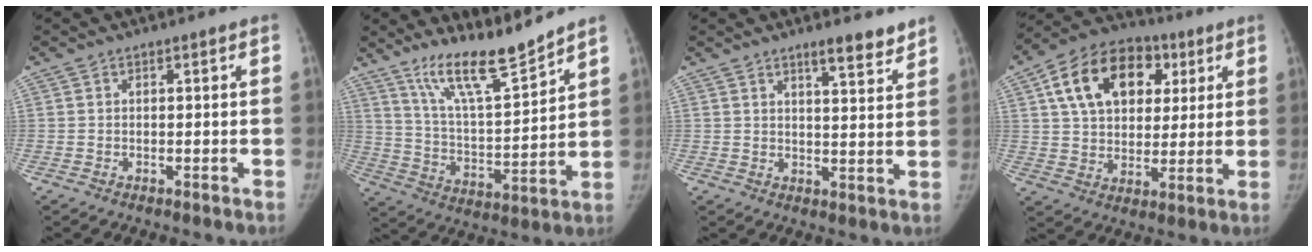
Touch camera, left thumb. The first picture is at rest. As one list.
[{"total": 13.2, "force": [11.1, 1.2, 7.1], "torque": [-0.112, -0.077, 0.207]}, {"total": 6.2, "force": [4.9, 1.2, 3.6], "torque": [-0.038, -0.036, 0.069]}, {"total": 19.2, "force": [6.9, 13.3, 12.1], "torque": [-0.178, 0.007, 0.108]}]